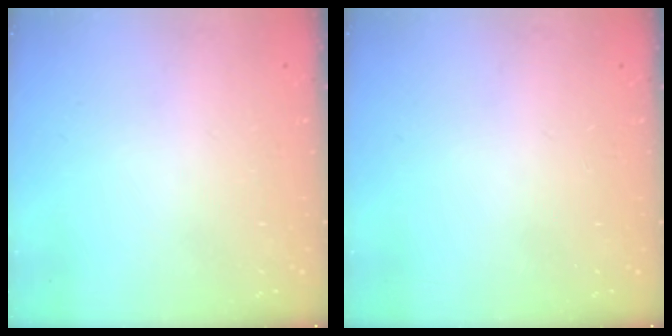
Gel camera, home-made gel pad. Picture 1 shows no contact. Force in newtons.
{"total": 0.0}